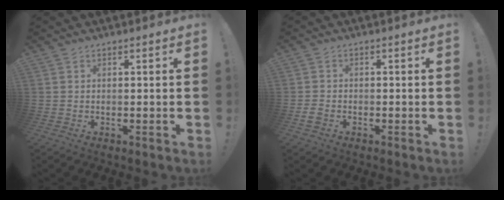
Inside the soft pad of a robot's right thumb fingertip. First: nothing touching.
{"total": 2.9, "force": [-1.4, 1.9, 1.7], "torque": [-0.037, 0.002, -0.027]}